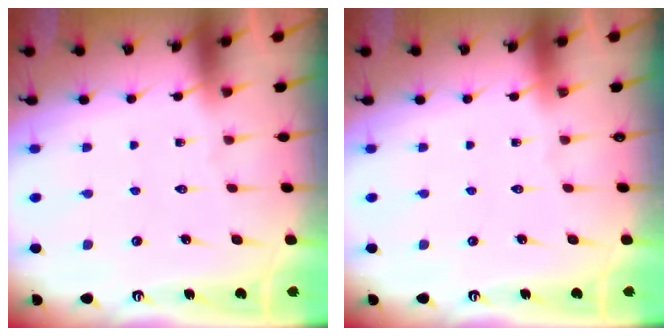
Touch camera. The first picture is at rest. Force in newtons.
{"total": 0.0}